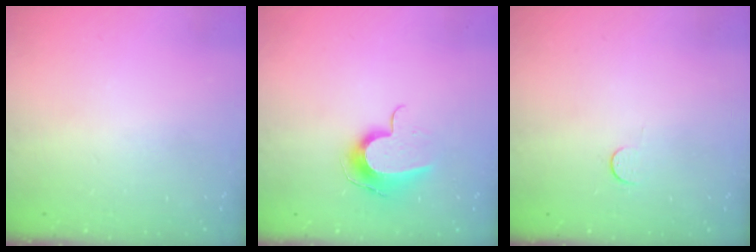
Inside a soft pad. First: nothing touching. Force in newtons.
{"total": 10.7, "press": 10.6, "slide": 0.8}
{"total": 2.8, "press": 2.8, "slide": 0.4}